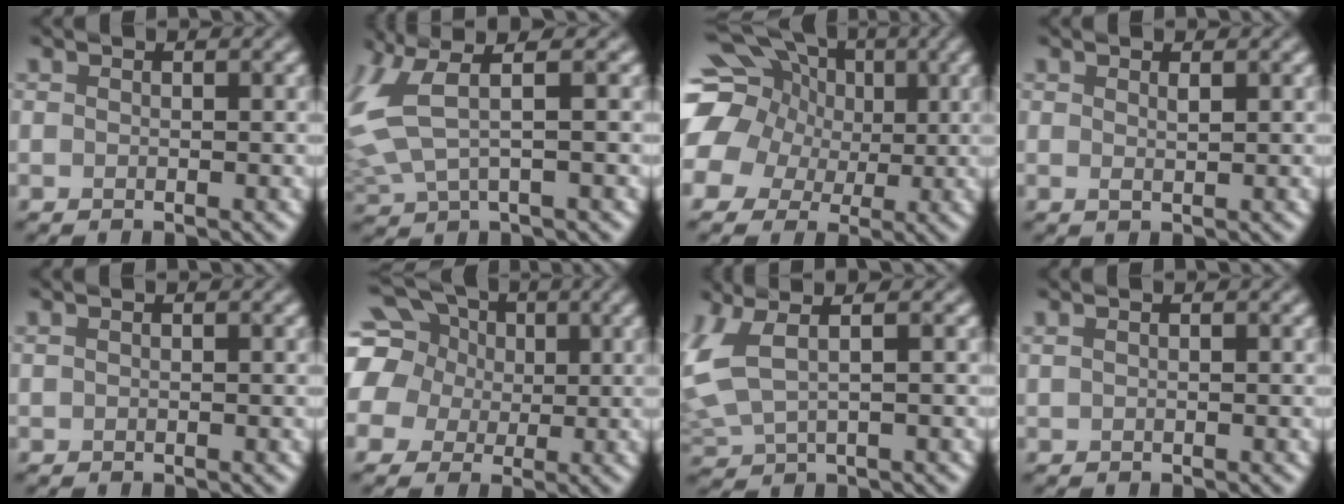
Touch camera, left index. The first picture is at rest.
{"total": 5.5, "force": [1.6, 1.9, 4.9], "torque": [-0.133, 0.004, 0.032]}
{"total": 18.5, "force": [4.5, 15.7, 8.8], "torque": [-0.203, 0.030, 0.039]}
{"total": 0.7, "force": [0.3, 0.1, 0.5], "torque": [-0.014, -0.005, 0.006]}
{"total": 0.7, "force": [0.5, 0.3, 0.5], "torque": [-0.012, -0.001, 0.004]}
{"total": 13.4, "force": [4.3, 11.3, 5.9], "torque": [-0.169, 0.032, 0.057]}
{"total": 5.7, "force": [1.3, 2.6, 4.9], "torque": [-0.138, 0.001, 0.034]}
{"total": 1.6, "force": [1.0, 0.8, 1.1], "torque": [-0.016, -0.002, 0.001]}